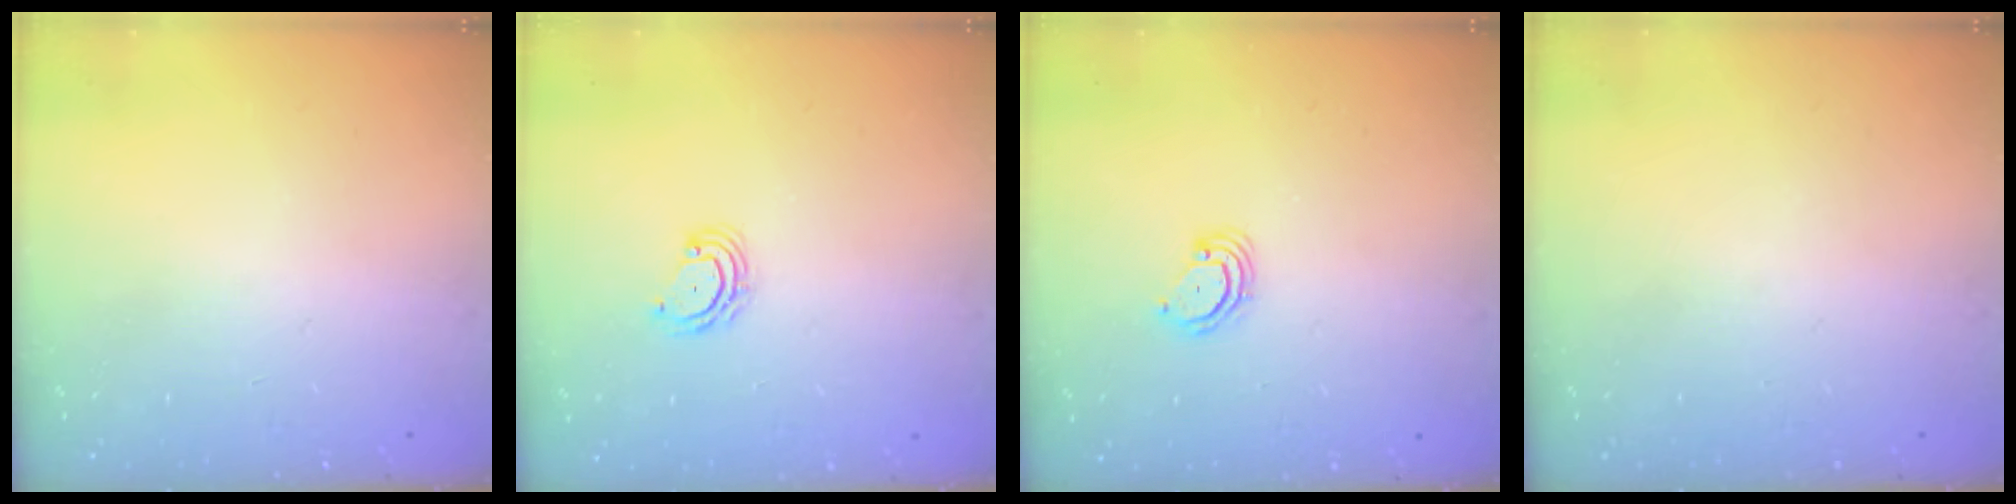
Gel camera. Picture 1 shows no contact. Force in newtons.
{"total": 5.0, "press": 5.0, "slide": 0.4}
{"total": 3.9, "press": 3.9, "slide": 0.2}
{"total": 0.0}